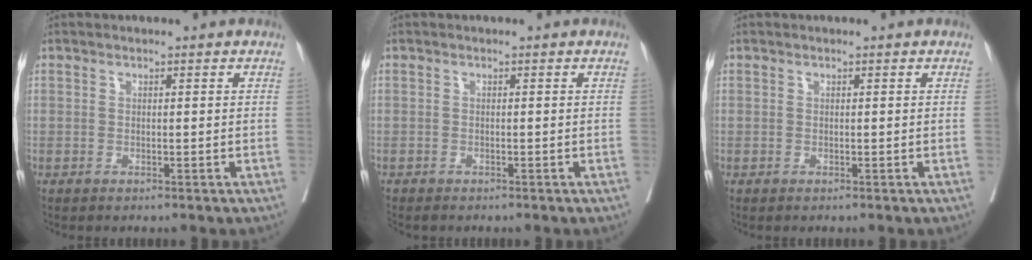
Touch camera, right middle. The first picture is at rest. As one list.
[{"total": 1.8, "force": [-1.6, 0.6, 0.5], "torque": [-0.011, -0.004, -0.024]}, {"total": 0.0}]